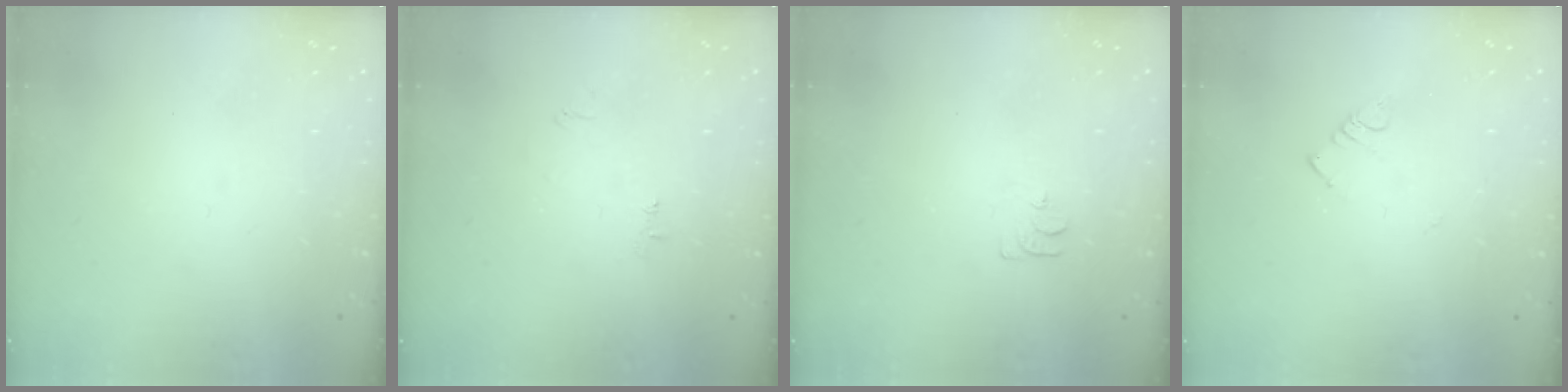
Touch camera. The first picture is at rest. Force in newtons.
{"total": 3.9, "press": 3.8, "slide": 0.5}
{"total": 5.2, "press": 5.1, "slide": 0.6}
{"total": 3.0, "press": 2.9, "slide": 0.4}